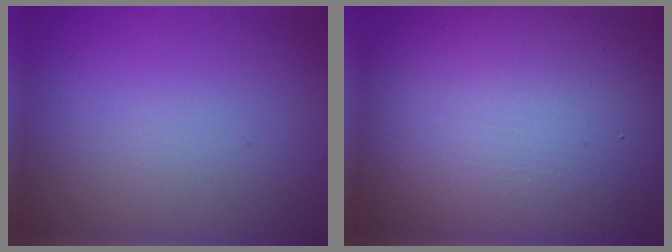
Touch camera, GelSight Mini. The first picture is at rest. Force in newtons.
{"total": 16.9, "press": 16.8, "slide": 1.4}